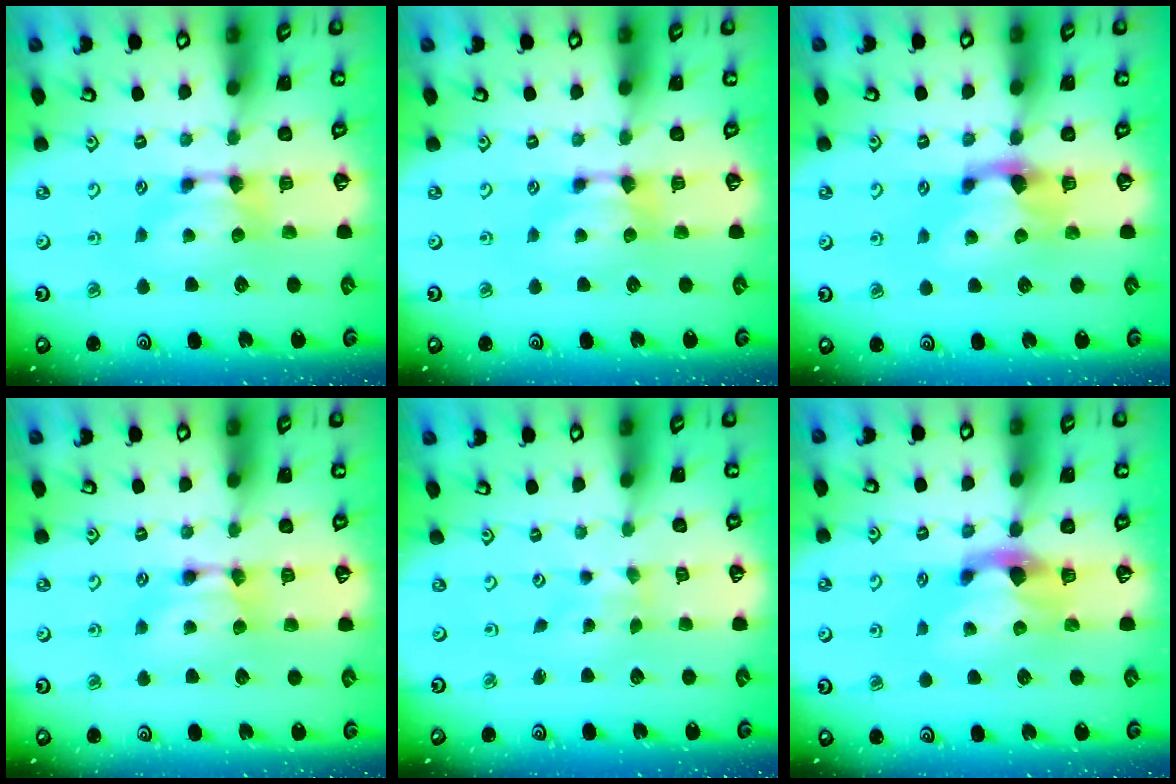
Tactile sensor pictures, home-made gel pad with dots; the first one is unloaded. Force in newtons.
{"total": 0.0}
{"total": 1.6, "press": 1.2, "slide": 1.1}
{"total": 1.6, "press": 1.6, "slide": 0.1}
{"total": 2.8, "press": 2.7, "slide": 0.9}
{"total": 2.9, "press": 2.6, "slide": 1.3}